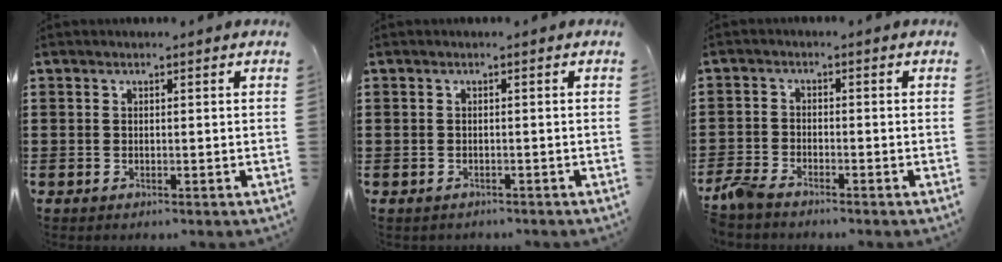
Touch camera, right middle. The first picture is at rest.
{"total": 0.5, "force": [-0.5, 0.1, 0.0], "torque": [-0.002, -0.001, -0.012]}
{"total": 3.1, "force": [-2.8, 0.6, 1.2], "torque": [-0.049, -0.005, -0.066]}